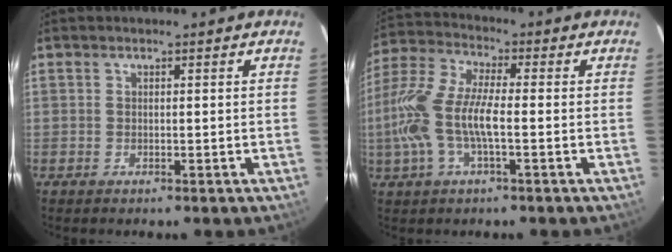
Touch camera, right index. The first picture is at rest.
{"total": 13.4, "force": [-2.4, 4.2, 12.5], "torque": [-0.268, 0.002, -0.049]}